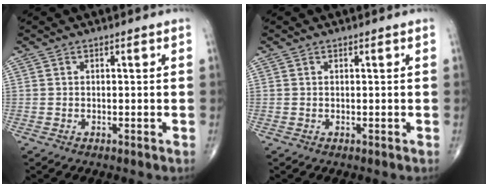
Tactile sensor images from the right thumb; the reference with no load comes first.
{"total": 0.0}